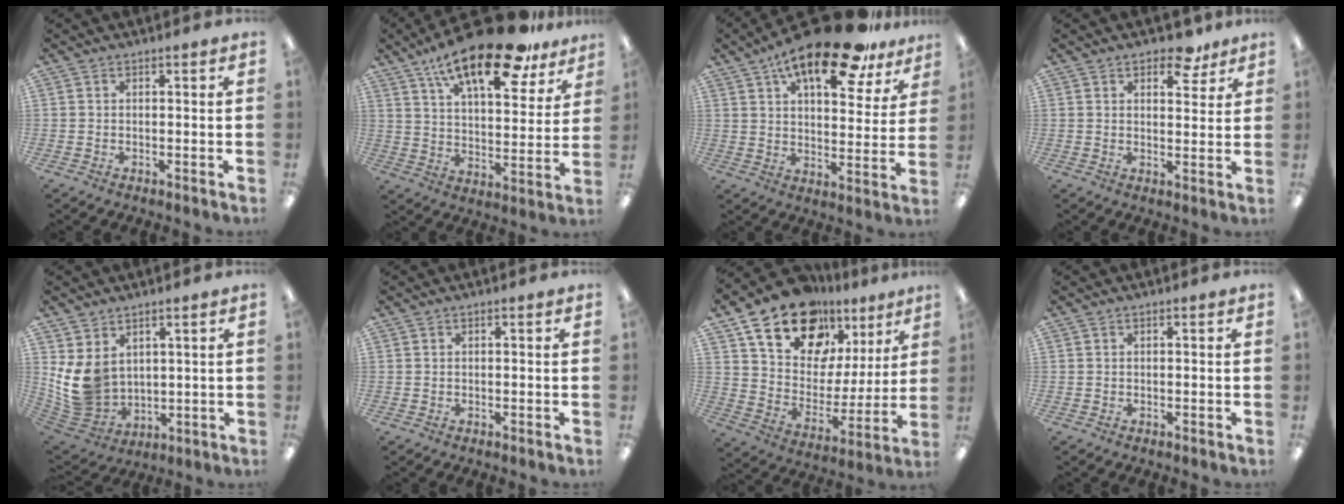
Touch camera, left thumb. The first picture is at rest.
{"total": 21.4, "force": [14.9, 7.3, 13.5], "torque": [-0.213, -0.088, 0.248]}
{"total": 19.4, "force": [13.0, 6.8, 12.7], "torque": [-0.193, -0.071, 0.212]}
{"total": 6.9, "force": [5.0, 3.2, 3.5], "torque": [-0.023, -0.029, 0.081]}
{"total": 10.6, "force": [3.0, 8.5, 5.6], "torque": [-0.140, -0.024, 0.063]}
{"total": 0.0}
{"total": 20.2, "force": [13.9, 11.7, 8.8], "torque": [-0.165, -0.080, 0.254]}
{"total": 0.0}